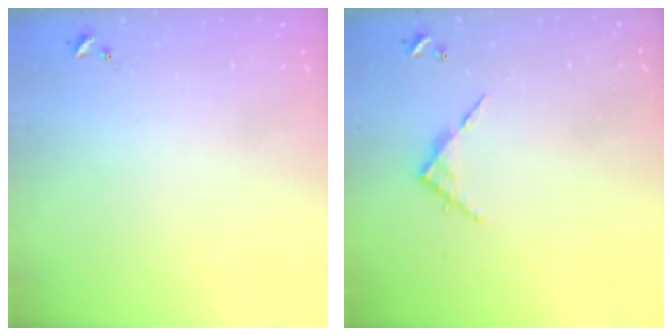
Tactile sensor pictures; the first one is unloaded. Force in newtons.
{"total": 5.7, "press": 5.7, "slide": 0.4}